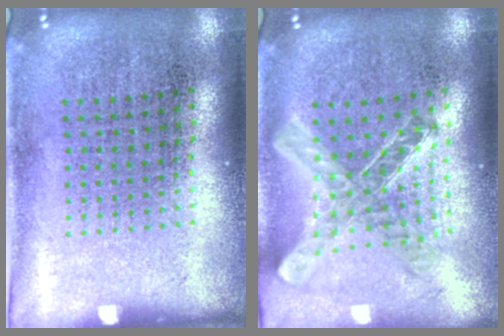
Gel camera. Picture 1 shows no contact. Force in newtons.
{"total": 1.1, "press": 1.1, "slide": 0.2}